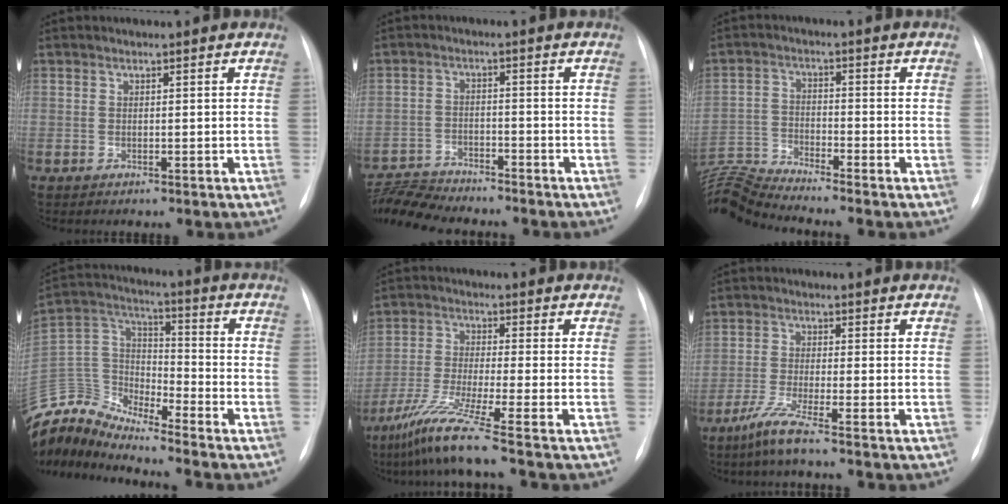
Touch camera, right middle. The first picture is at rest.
{"total": 8.5, "force": [-8.4, 0.3, 1.3], "torque": [-0.029, -0.001, -0.151]}
{"total": 9.0, "force": [-8.6, -2.5, 0.8], "torque": [-0.028, 0.001, -0.169]}
{"total": 11.3, "force": [-11.2, 0.4, 1.1], "torque": [-0.029, 0.053, -0.222]}
{"total": 8.6, "force": [-6.2, -2.0, 5.7], "torque": [-0.117, -0.041, -0.123]}
{"total": 4.5, "force": [-3.2, -0.7, 3.1], "torque": [-0.072, -0.015, -0.072]}